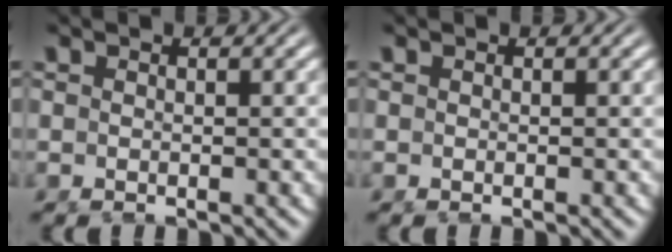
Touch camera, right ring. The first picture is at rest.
{"total": 0.0}